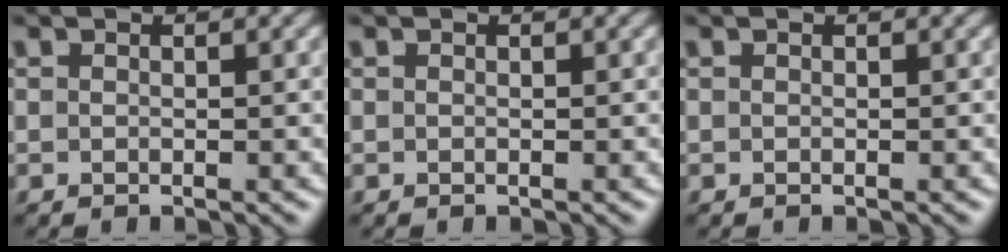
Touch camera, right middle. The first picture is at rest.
{"total": 0.0}
{"total": 0.0}